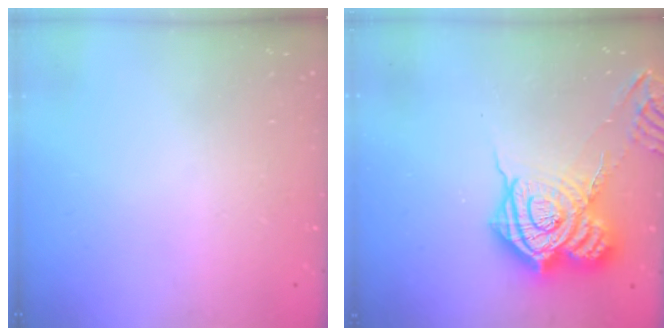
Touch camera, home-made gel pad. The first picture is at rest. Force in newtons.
{"total": 18.8, "press": 18.7, "slide": 1.5}